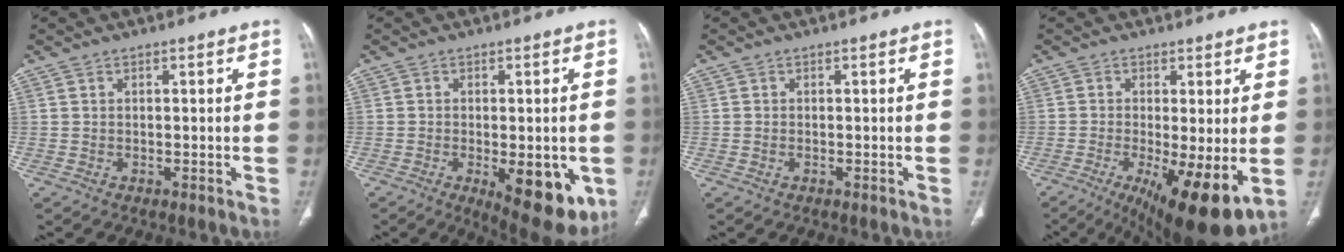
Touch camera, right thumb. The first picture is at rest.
{"total": 13.2, "force": [-4.1, 5.5, 11.3], "torque": [-0.125, -0.014, -0.038]}
{"total": 0.0}
{"total": 13.6, "force": [-3.6, 3.7, 12.6], "torque": [-0.180, -0.025, -0.043]}